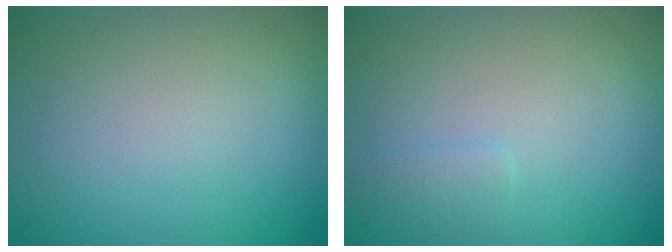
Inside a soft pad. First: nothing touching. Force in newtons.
{"total": 1.0, "press": 1.0, "slide": 0.0}